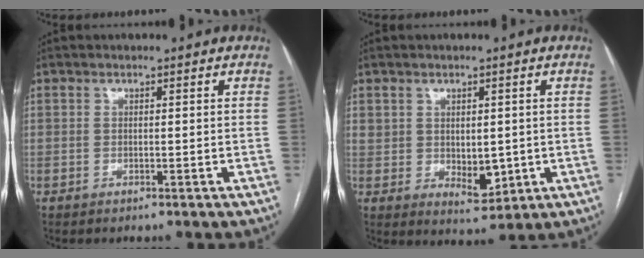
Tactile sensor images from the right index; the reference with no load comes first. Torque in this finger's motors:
{"motor_torque": [0.58, 0.24, 0.28, 0.05]}